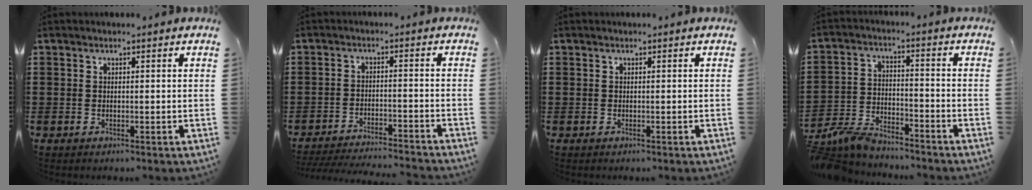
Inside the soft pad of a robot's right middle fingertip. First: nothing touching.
{"total": 4.1, "force": [-4.0, -0.2, 0.8], "torque": [-0.022, -0.006, -0.084]}
{"total": 0.0}
{"total": 6.2, "force": [-5.9, 1.3, 1.5], "torque": [-0.050, 0.002, -0.121]}